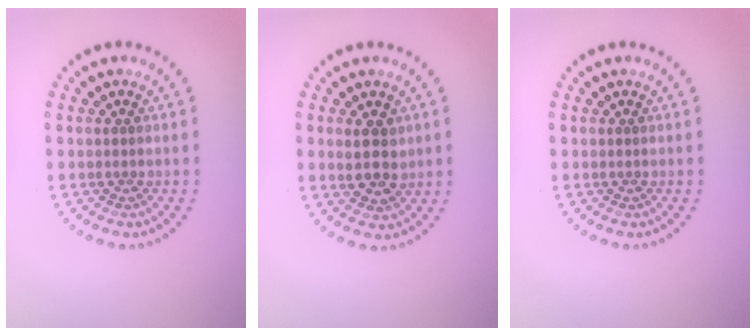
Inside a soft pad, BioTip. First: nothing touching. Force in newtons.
{"total": 3.0, "press": 2.8, "slide": 0.8}
{"total": 0.0}